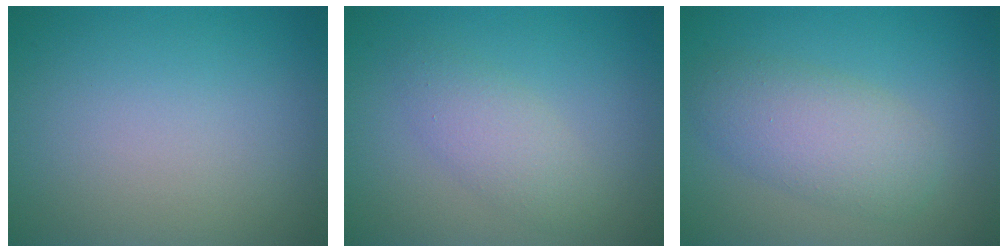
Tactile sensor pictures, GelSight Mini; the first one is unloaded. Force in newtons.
{"total": 2.7, "press": 2.7, "slide": 0.2}
{"total": 4.6, "press": 4.6, "slide": 0.1}